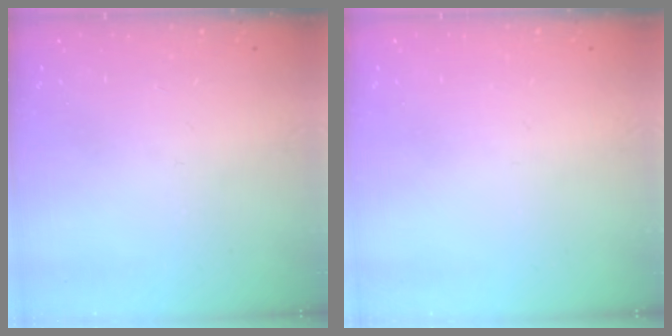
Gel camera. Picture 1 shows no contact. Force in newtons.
{"total": 0.0}